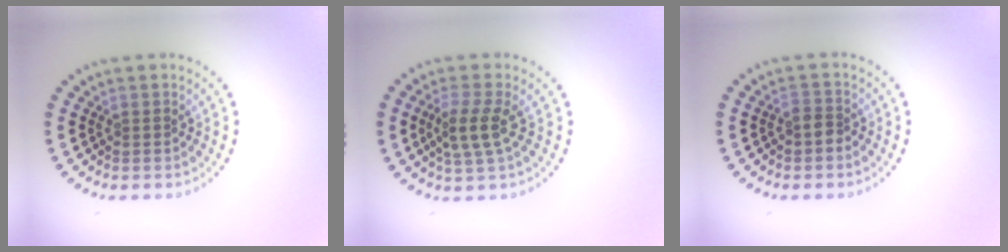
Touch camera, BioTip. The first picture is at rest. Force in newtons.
{"total": 3.0, "press": 2.6, "slide": 1.4}
{"total": 1.5, "press": 1.2, "slide": 0.8}